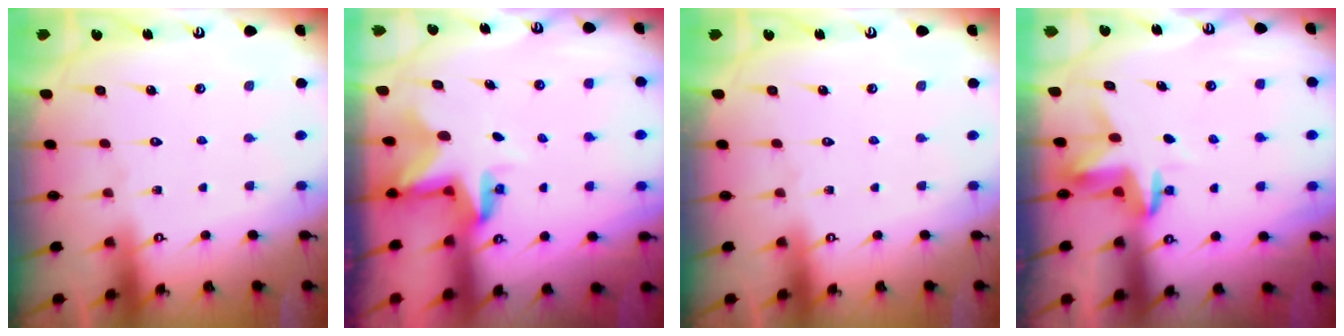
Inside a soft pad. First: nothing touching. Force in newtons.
{"total": 3.5, "press": 3.5, "slide": 0.2}
{"total": 0.0}
{"total": 3.6, "press": 3.6, "slide": 0.2}